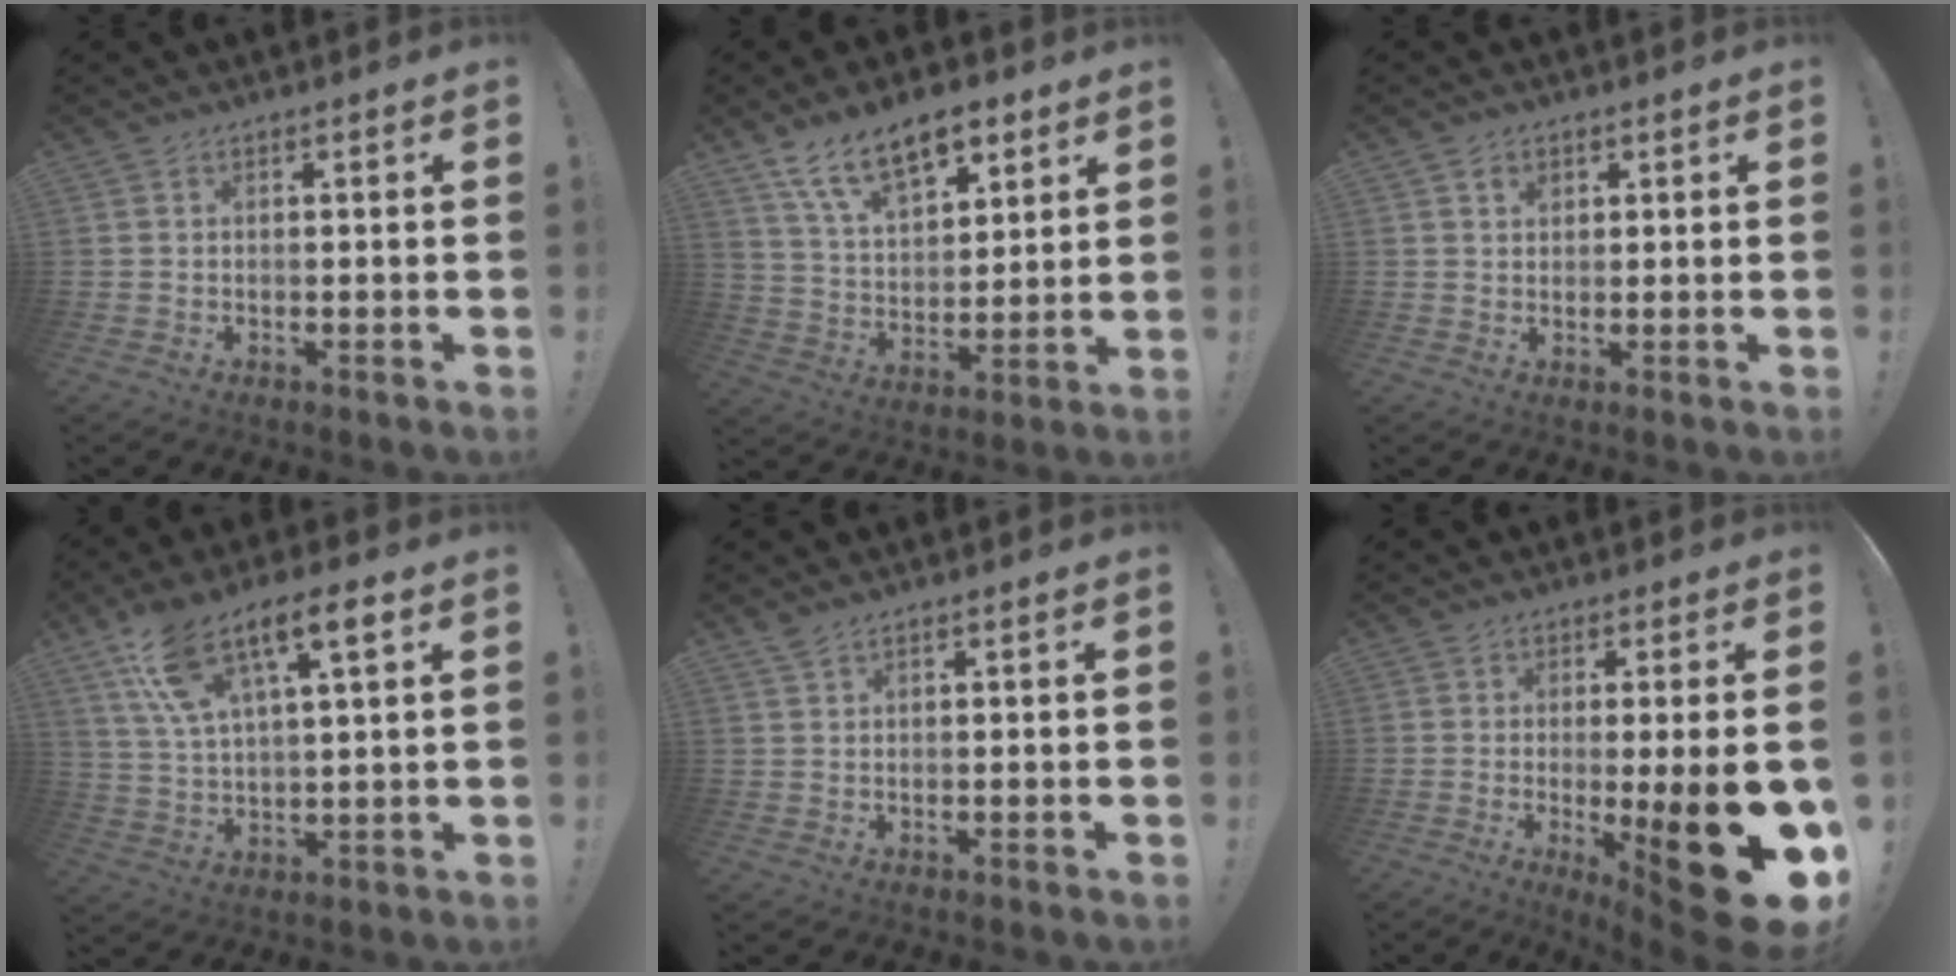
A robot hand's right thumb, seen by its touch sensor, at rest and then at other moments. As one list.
[{"total": 15.8, "force": [9.6, 8.1, 9.6], "torque": [-0.159, -0.045, 0.176]}, {"total": 1.9, "force": [1.0, 1.6, 0.6], "torque": [-0.005, -0.002, 0.016]}, {"total": 13.6, "force": [7.6, 4.9, 10.2], "torque": [-0.181, -0.017, 0.133]}, {"total": 1.7, "force": [1.5, 0.5, 0.6], "torque": [-0.015, 0.002, 0.028]}, {"total": 20.6, "force": [-4.6, 4.5, 19.6], "torque": [-0.242, 0.001, -0.046]}]